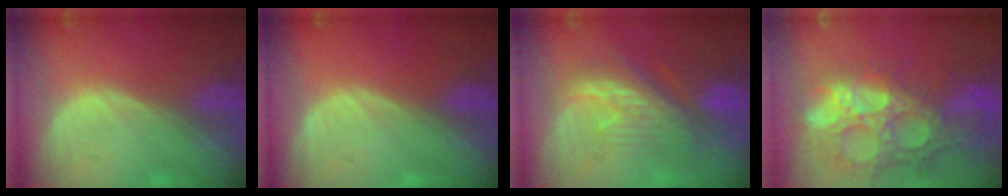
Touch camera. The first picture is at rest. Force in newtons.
{"total": 0.0}
{"total": 9.0, "press": 8.5, "slide": 3.0}
{"total": 14.8, "press": 12.2, "slide": 8.3}